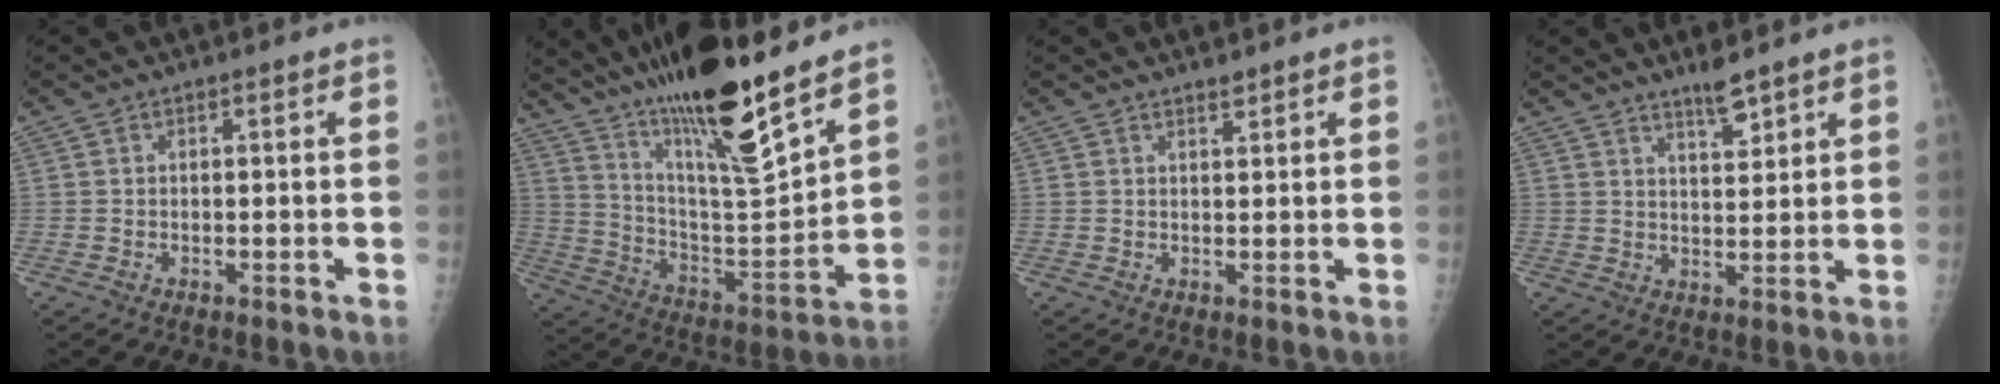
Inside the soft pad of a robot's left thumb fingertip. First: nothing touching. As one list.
[{"total": 22.5, "force": [16.9, 2.6, 14.7], "torque": [-0.225, -0.082, 0.297]}, {"total": 1.3, "force": [1.2, 0.2, 0.4], "torque": [-0.002, -0.010, 0.019]}, {"total": 4.4, "force": [3.6, 0.7, 2.5], "torque": [-0.034, -0.031, 0.062]}]